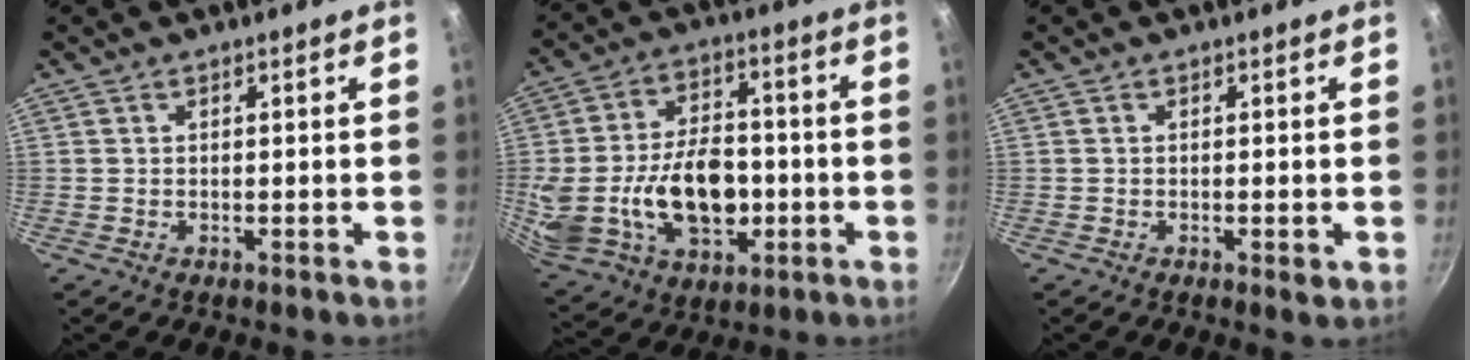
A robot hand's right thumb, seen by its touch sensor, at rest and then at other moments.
{"total": 23.2, "force": [-2.9, 15.5, 16.9], "torque": [-0.315, 0.020, -0.033]}
{"total": 1.6, "force": [-0.5, 0.5, 1.4], "torque": [-0.025, -0.003, -0.008]}